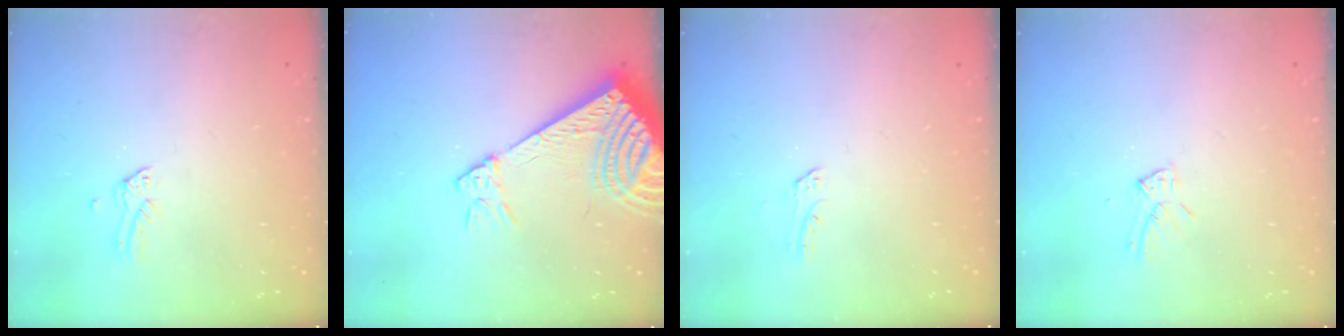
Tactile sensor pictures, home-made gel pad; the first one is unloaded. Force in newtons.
{"total": 17.2, "press": 17.0, "slide": 2.7}
{"total": 1.9, "press": 1.9, "slide": 0.1}
{"total": 5.4, "press": 5.4, "slide": 0.6}